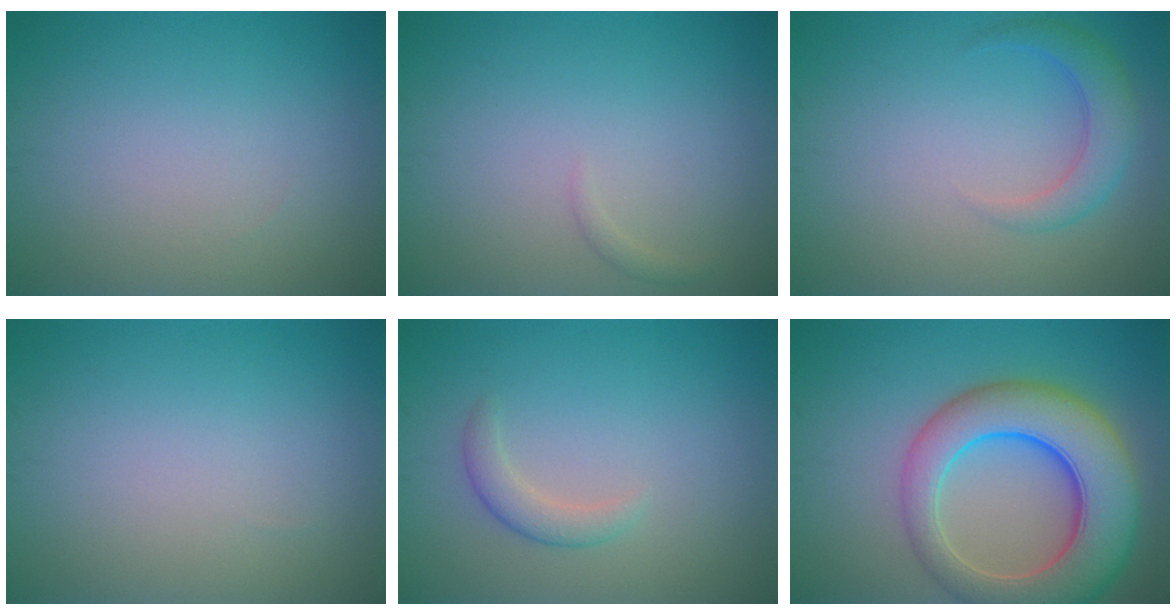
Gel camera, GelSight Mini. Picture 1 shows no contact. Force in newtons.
{"total": 0.6, "press": 0.6, "slide": 0.1}
{"total": 2.9, "press": 2.9, "slide": 0.2}
{"total": 0.0}
{"total": 1.8, "press": 1.8, "slide": 0.1}
{"total": 10.3, "press": 10.3, "slide": 0.7}